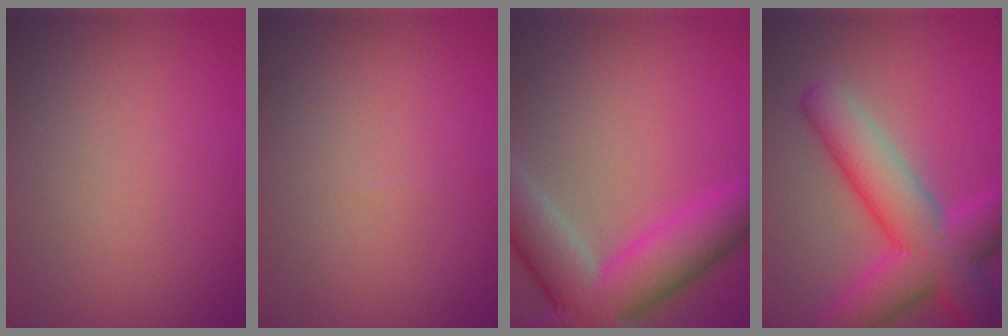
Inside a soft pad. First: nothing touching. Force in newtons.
{"total": 0.0}
{"total": 10.0, "press": 10.0, "slide": 0.7}
{"total": 9.8, "press": 9.8, "slide": 0.3}